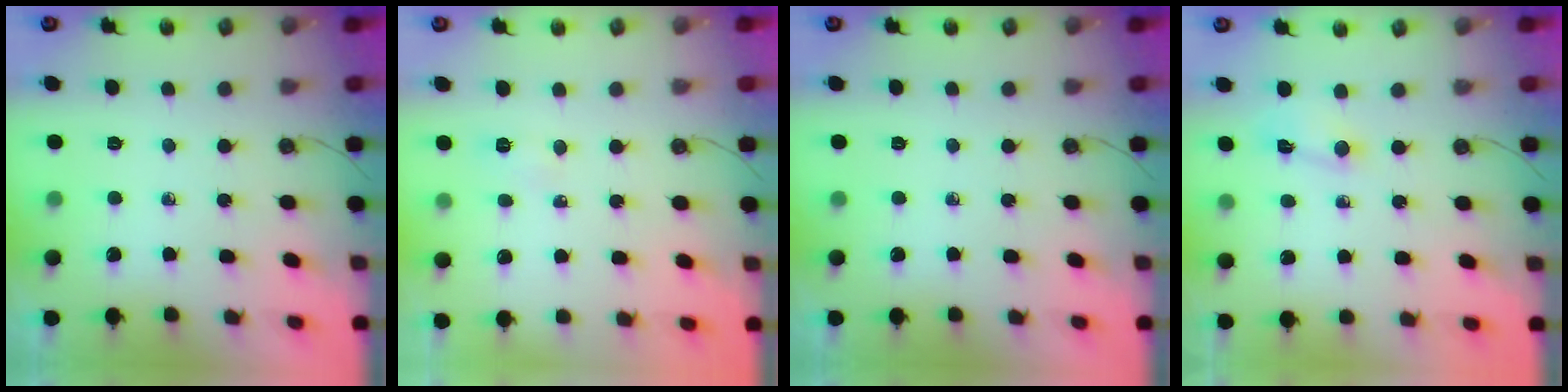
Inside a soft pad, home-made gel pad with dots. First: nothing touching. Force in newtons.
{"total": 3.8, "press": 3.7, "slide": 1.0}
{"total": 0.0}
{"total": 3.5, "press": 3.4, "slide": 0.6}